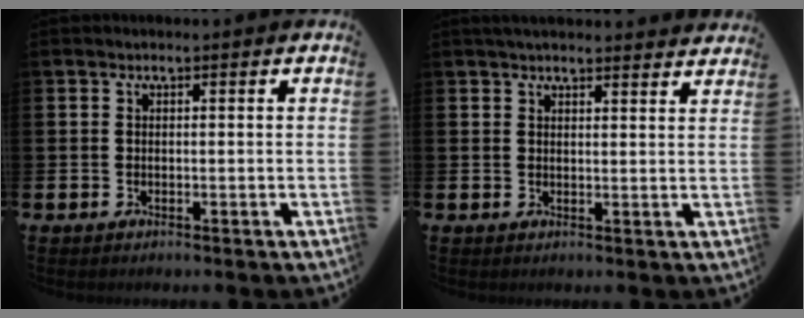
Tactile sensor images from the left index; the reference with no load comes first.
{"total": 2.7, "force": [2.7, 0.2, 0.5], "torque": [-0.010, -0.012, 0.048]}